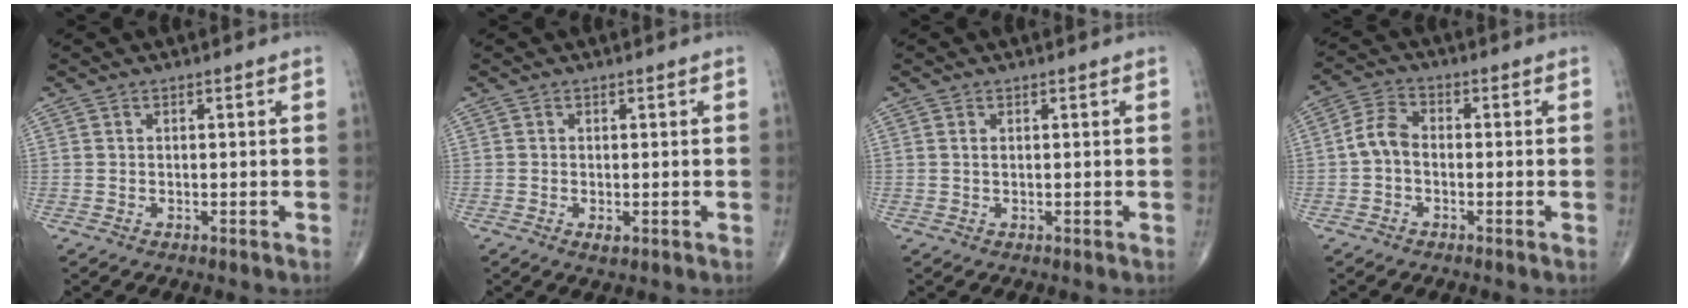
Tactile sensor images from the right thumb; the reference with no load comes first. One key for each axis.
{"total": 1.2, "fx": -0.4, "fy": 0.6, "fz": 1.0, "tx": -0.017, "ty": -0.003, "tz": -0.005}
{"total": 0.7, "fx": 0.2, "fy": 0.3, "fz": 0.5, "tx": -0.014, "ty": 0.004, "tz": 0.006}
{"total": 5.0, "fx": -0.9, "fy": 3.3, "fz": 3.6, "tx": -0.067, "ty": 0.017, "tz": -0.028}